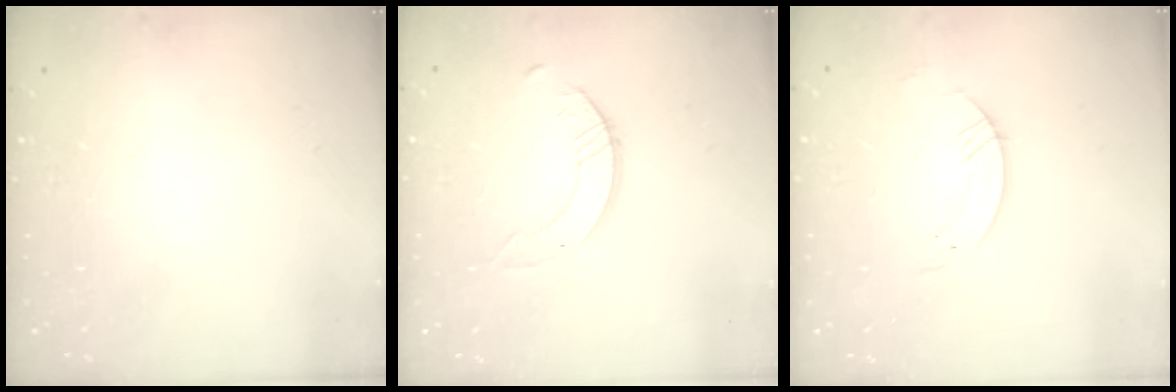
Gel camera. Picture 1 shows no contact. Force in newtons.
{"total": 4.0, "press": 4.0, "slide": 0.1}
{"total": 3.8, "press": 3.8, "slide": 0.1}